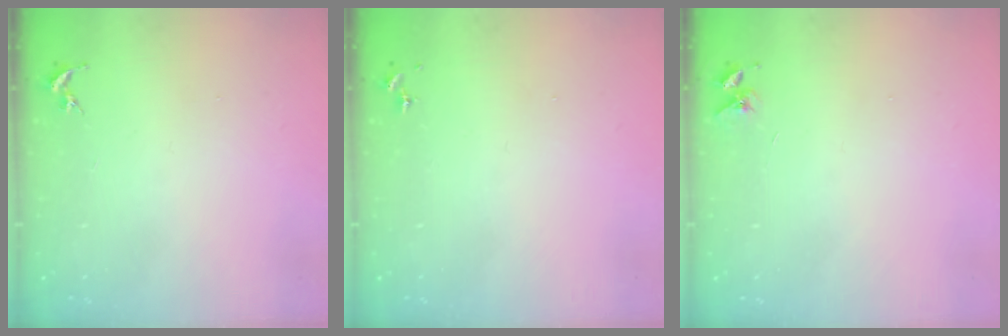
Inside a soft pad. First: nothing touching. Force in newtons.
{"total": 0.0}
{"total": 3.6, "press": 3.6, "slide": 0.5}